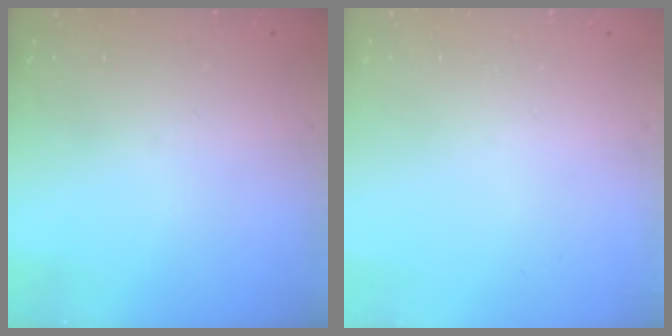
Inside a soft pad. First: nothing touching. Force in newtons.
{"total": 0.0}